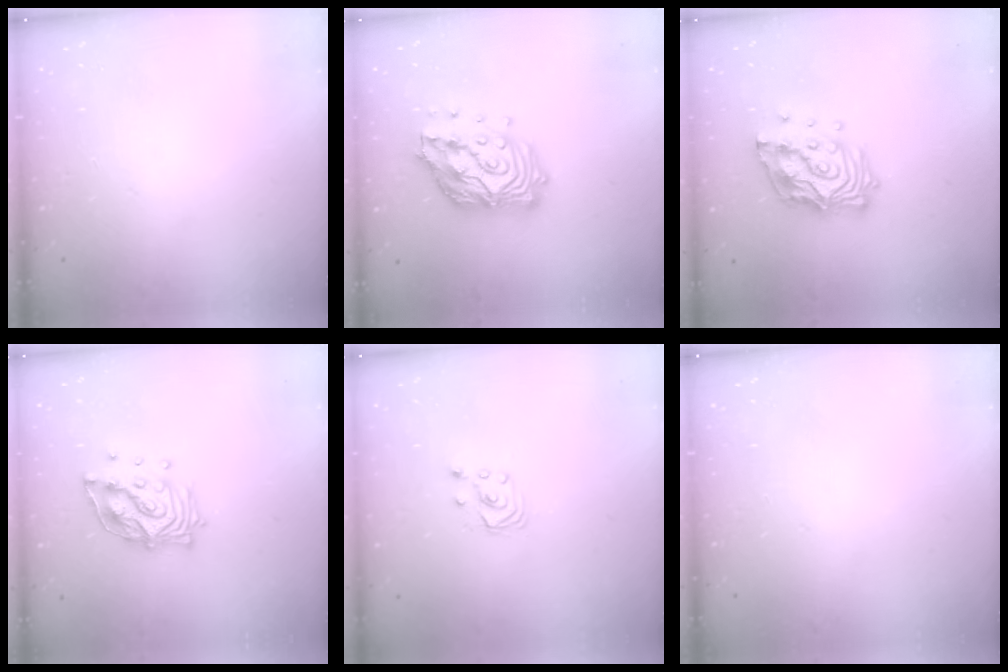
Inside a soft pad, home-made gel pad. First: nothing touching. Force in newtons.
{"total": 17.9, "press": 17.8, "slide": 1.7}
{"total": 15.5, "press": 15.4, "slide": 1.8}
{"total": 14.2, "press": 14.1, "slide": 1.9}
{"total": 2.6, "press": 2.6, "slide": 0.3}
{"total": 0.0}